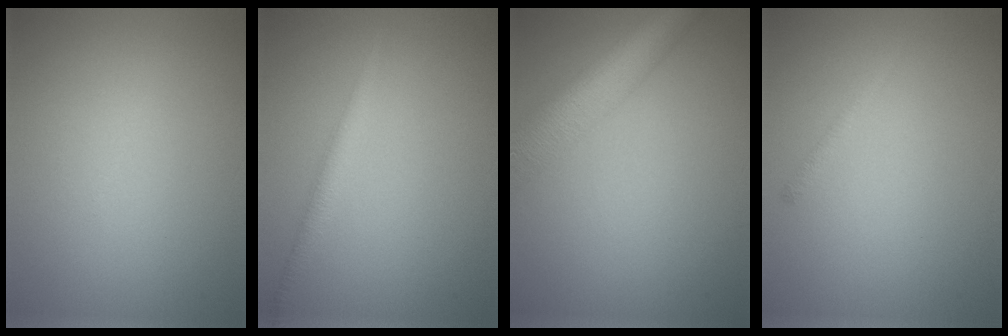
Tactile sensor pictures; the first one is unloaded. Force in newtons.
{"total": 2.2, "press": 2.1, "slide": 0.0}
{"total": 7.5, "press": 7.5, "slide": 0.3}
{"total": 0.8, "press": 0.8, "slide": 0.0}